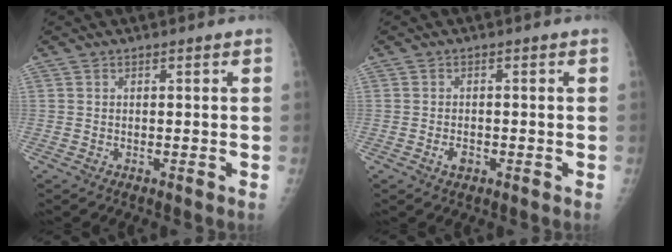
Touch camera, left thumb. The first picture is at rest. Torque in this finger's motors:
{"motor_torque": [-0.47, 0.42, 0.13, 0.03, 0.01]}